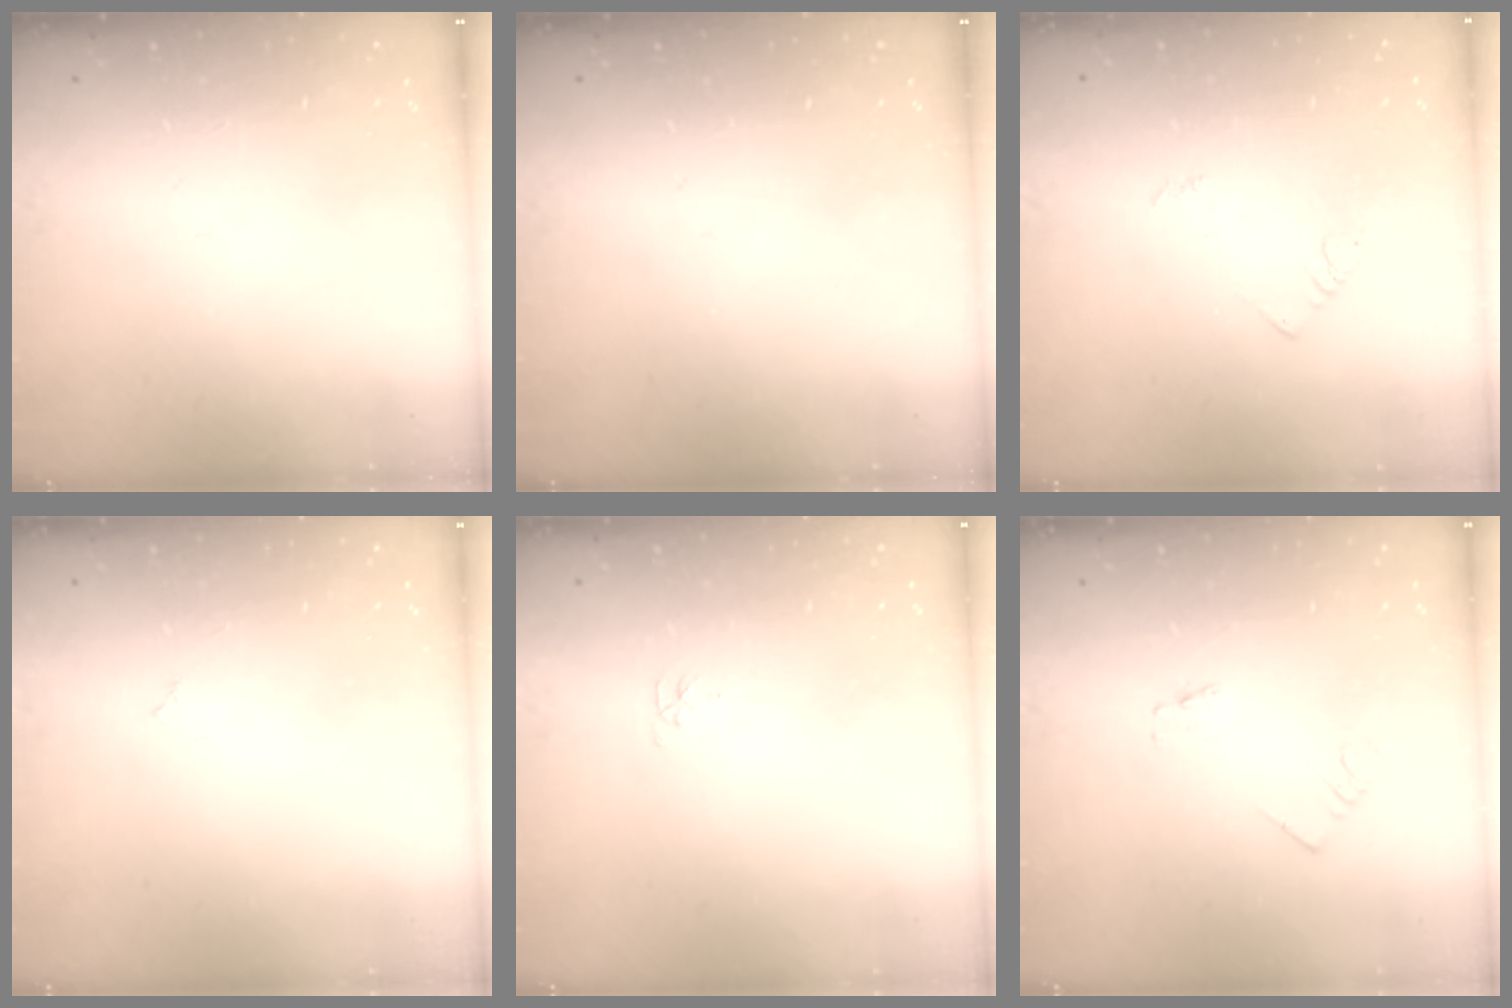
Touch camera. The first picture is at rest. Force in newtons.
{"total": 0.0}
{"total": 3.7, "press": 3.7, "slide": 0.3}
{"total": 1.8, "press": 1.8, "slide": 0.3}
{"total": 2.8, "press": 2.7, "slide": 0.4}
{"total": 0.7, "press": 0.7, "slide": 0.1}